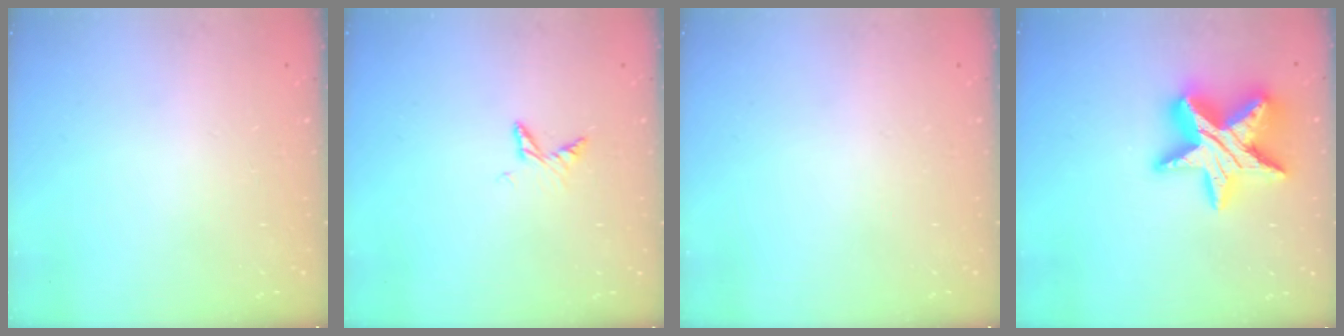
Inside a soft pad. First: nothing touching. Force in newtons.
{"total": 5.6, "press": 5.6, "slide": 0.4}
{"total": 0.0}
{"total": 20.9, "press": 20.9, "slide": 1.3}